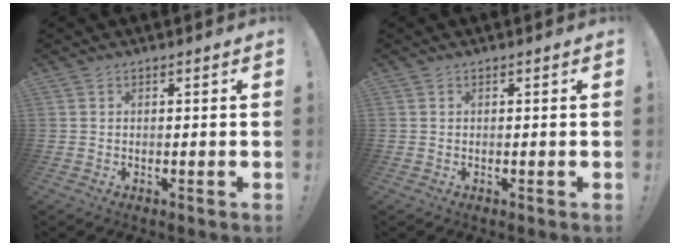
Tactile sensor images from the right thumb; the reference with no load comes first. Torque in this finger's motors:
{"motor_torque": [0.00, 0.00, 0.21, -0.20, 0.05]}